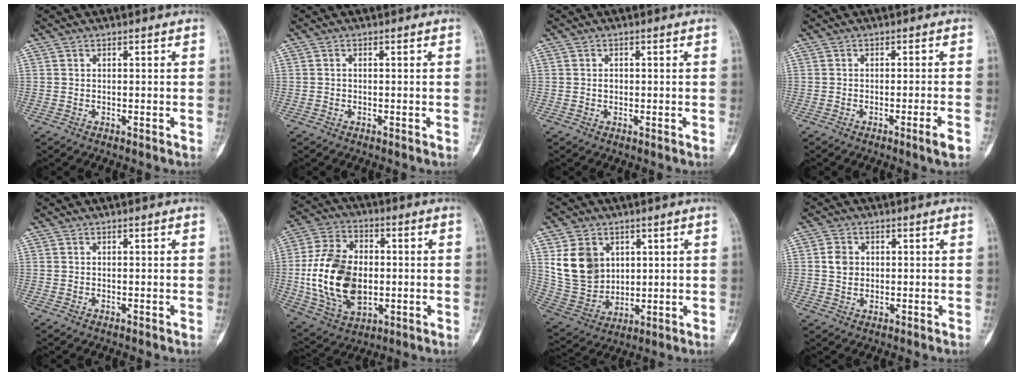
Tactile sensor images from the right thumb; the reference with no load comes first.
{"total": 0.0}
{"total": 1.0, "force": [-0.1, 0.8, 0.5], "torque": [-0.003, 0.003, -0.002]}
{"total": 3.2, "force": [-1.8, -0.2, 2.7], "torque": [-0.042, 0.000, -0.030]}
{"total": 0.0}
{"total": 20.0, "force": [-1.2, 13.4, 14.8], "torque": [-0.260, 0.006, -0.010]}
{"total": 12.7, "force": [4.0, 10.1, 6.6], "torque": [-0.098, -0.019, 0.097]}
{"total": 3.8, "force": [0.6, 3.2, 2.0], "torque": [-0.025, -0.001, 0.009]}